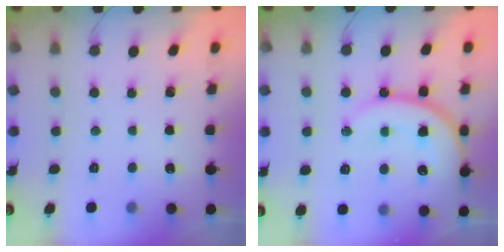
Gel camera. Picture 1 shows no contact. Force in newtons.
{"total": 16.6, "press": 16.5, "slide": 2.0}